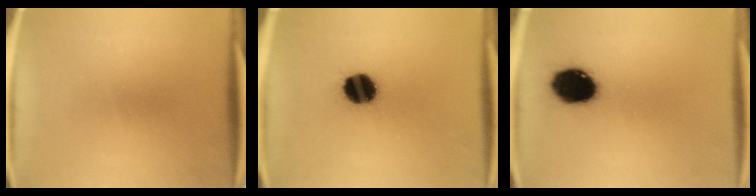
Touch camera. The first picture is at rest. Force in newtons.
{"total": 11.7}
{"total": 13.1}